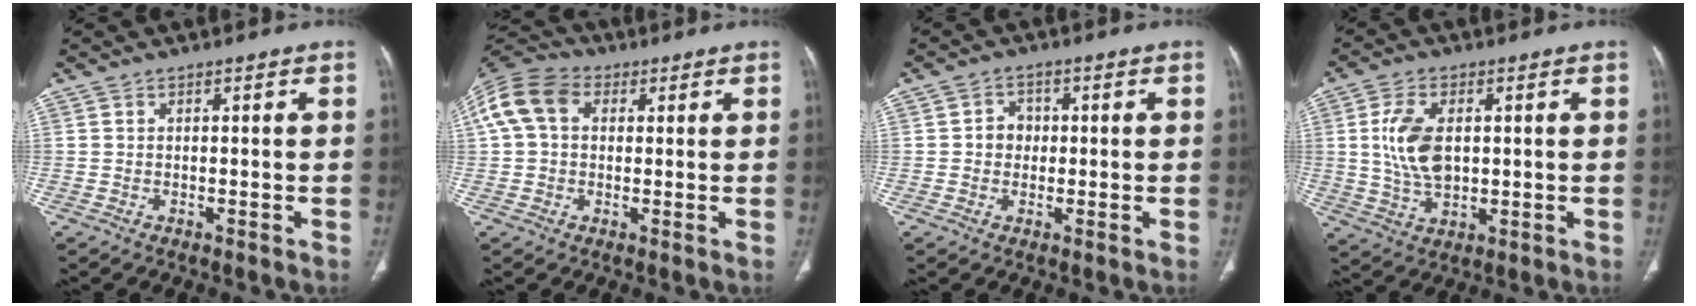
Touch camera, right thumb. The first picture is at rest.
{"total": 12.0, "force": [2.9, 8.8, 7.6], "torque": [-0.155, 0.034, 0.045]}
{"total": 3.4, "force": [0.1, 3.1, 1.5], "torque": [-0.003, 0.008, -0.005]}
{"total": 9.8, "force": [1.3, 5.8, 7.8], "torque": [-0.152, -0.007, 0.031]}